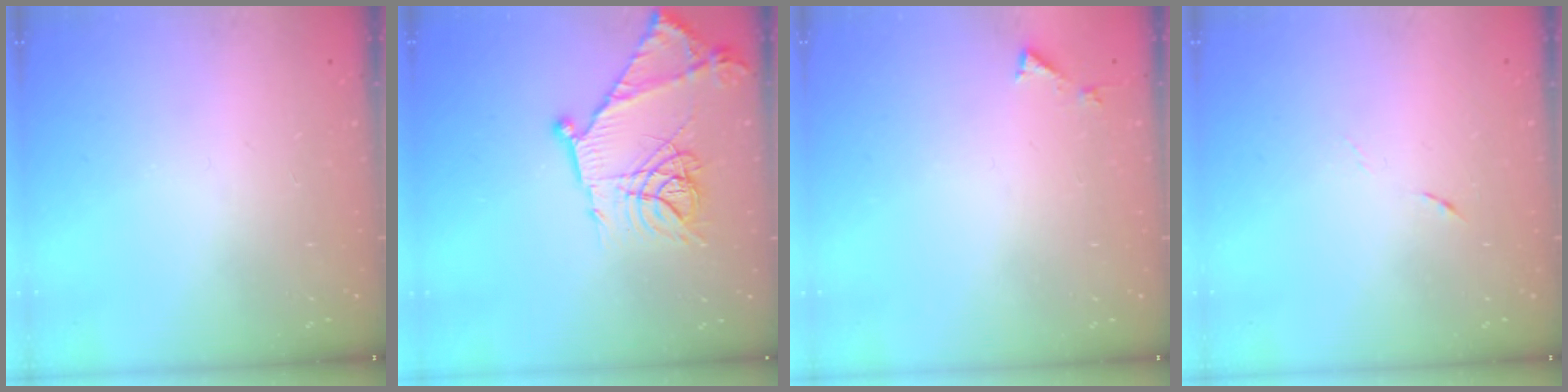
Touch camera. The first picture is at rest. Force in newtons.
{"total": 16.5, "press": 16.4, "slide": 1.1}
{"total": 3.0, "press": 3.0, "slide": 0.2}
{"total": 4.0, "press": 3.8, "slide": 1.2}